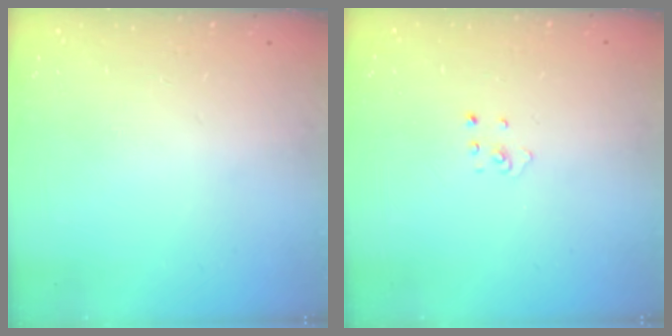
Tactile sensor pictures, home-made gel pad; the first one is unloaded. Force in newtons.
{"total": 1.9, "press": 1.9, "slide": 0.1}